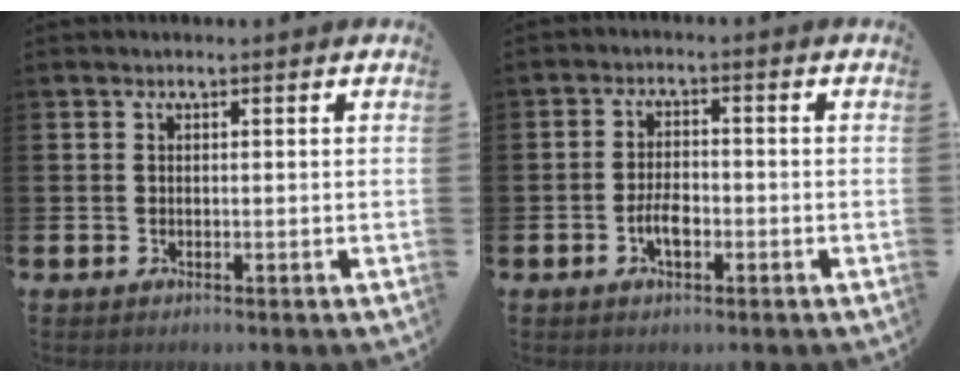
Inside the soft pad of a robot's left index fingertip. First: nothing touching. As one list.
[{"total": 3.2, "force": [-1.1, 1.6, 2.5], "torque": [-0.040, 0.003, -0.023]}]